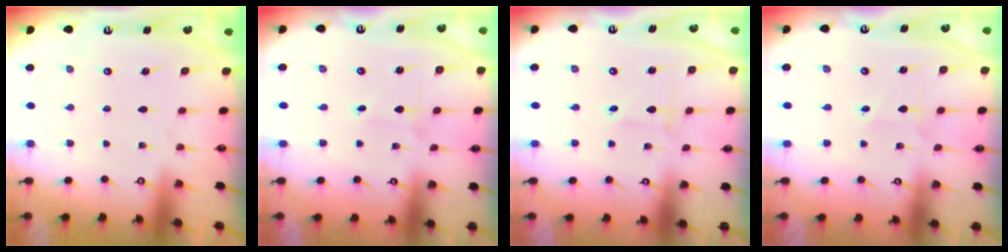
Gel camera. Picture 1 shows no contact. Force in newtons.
{"total": 0.7, "press": 0.7, "slide": 0.0}
{"total": 1.4, "press": 1.4, "slide": 0.1}
{"total": 3.4, "press": 3.3, "slide": 0.5}